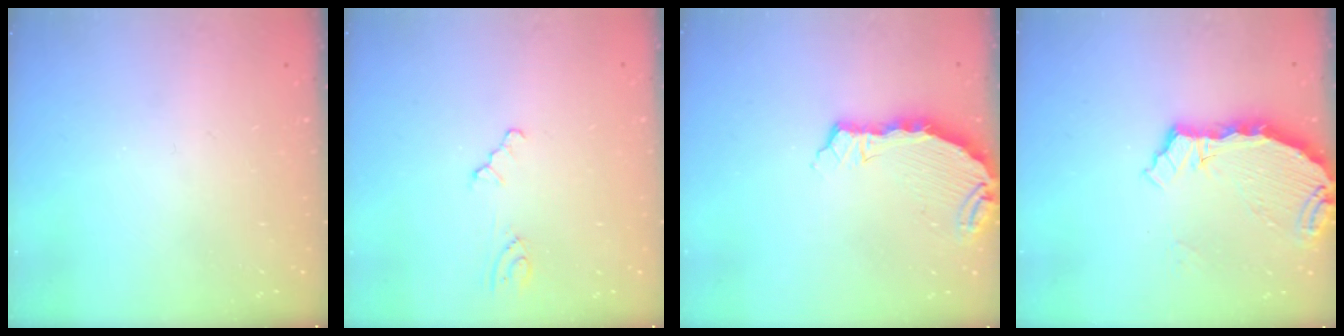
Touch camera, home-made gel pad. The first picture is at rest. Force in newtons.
{"total": 2.5, "press": 2.5, "slide": 0.5}
{"total": 7.7, "press": 6.3, "slide": 4.6}
{"total": 6.1, "press": 5.5, "slide": 2.7}